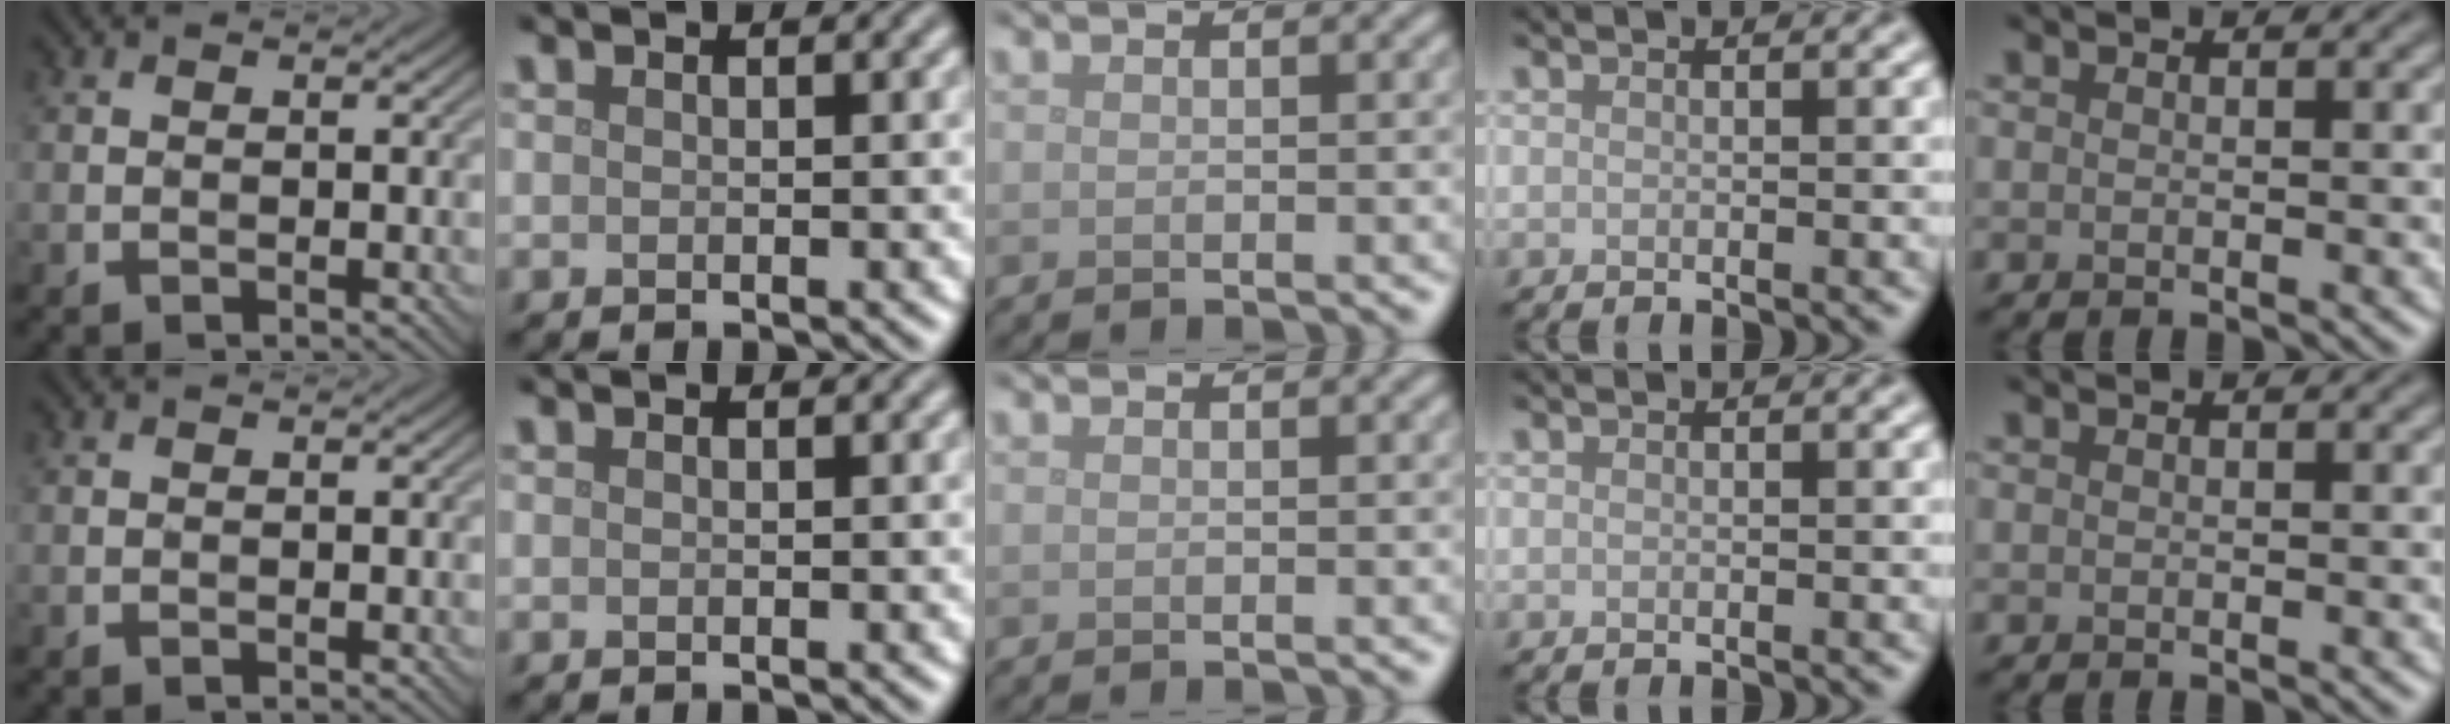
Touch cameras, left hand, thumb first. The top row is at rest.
{}